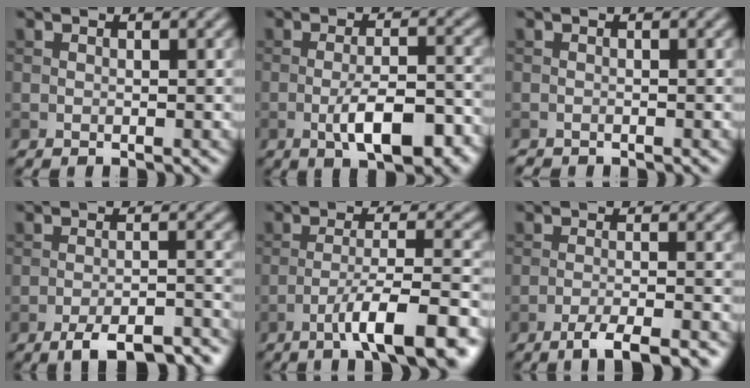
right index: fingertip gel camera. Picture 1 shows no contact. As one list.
[{"total": 7.1, "force": [-2.9, 2.3, 6.0], "torque": [-0.103, 0.000, -0.046]}, {"total": 0.7, "force": [-0.7, 0.1, 0.0], "torque": [0.003, -0.003, -0.014]}, {"total": 7.3, "force": [-5.6, 1.9, 4.3], "torque": [-0.067, -0.005, -0.082]}, {"total": 9.2, "force": [-5.2, 1.7, 7.4], "torque": [-0.111, 0.012, -0.080]}, {"total": 4.5, "force": [-3.3, 0.8, 3.0], "torque": [-0.047, 0.002, -0.057]}]